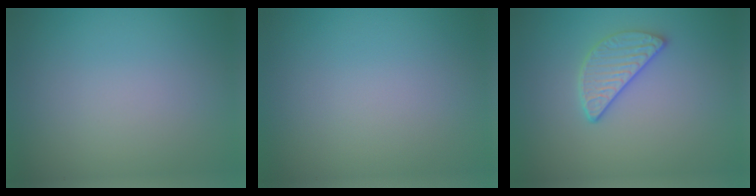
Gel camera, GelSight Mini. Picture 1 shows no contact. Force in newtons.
{"total": 0.0}
{"total": 2.9, "press": 2.6, "slide": 1.3}